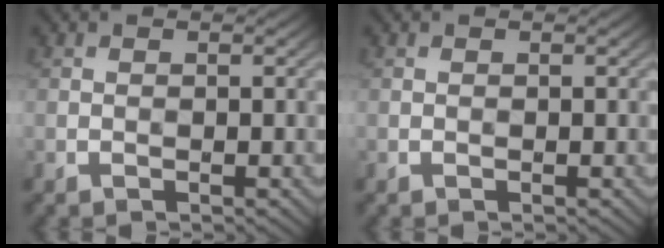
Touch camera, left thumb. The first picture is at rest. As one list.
[{"total": 0.0}]